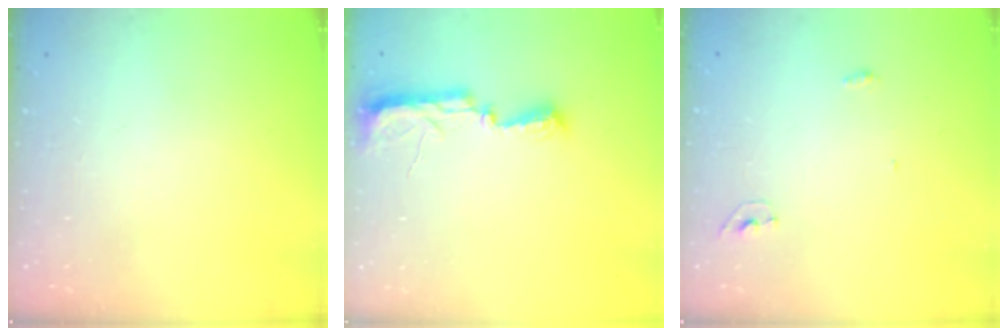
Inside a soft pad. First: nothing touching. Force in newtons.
{"total": 7.7, "press": 7.7, "slide": 0.7}
{"total": 5.6, "press": 3.9, "slide": 4.1}